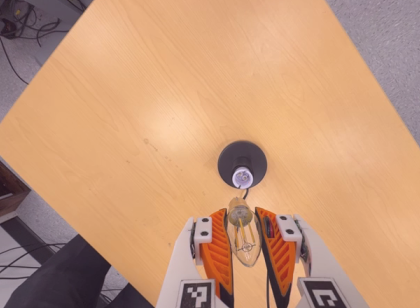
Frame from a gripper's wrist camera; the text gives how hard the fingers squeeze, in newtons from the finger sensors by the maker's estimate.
{"total": 22.8, "left": 24.7, "right": 21.0}